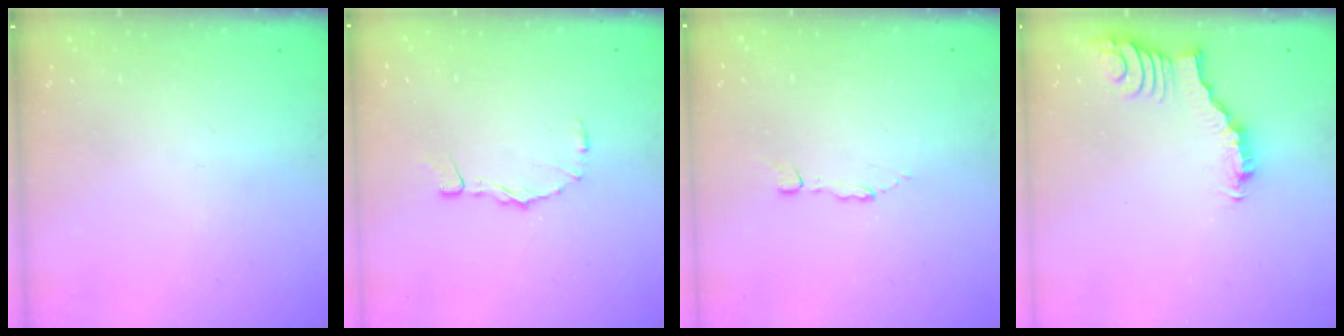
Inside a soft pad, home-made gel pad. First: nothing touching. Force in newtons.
{"total": 6.4, "press": 6.4, "slide": 0.7}
{"total": 1.8, "press": 1.8, "slide": 0.2}
{"total": 2.5, "press": 2.5, "slide": 0.4}